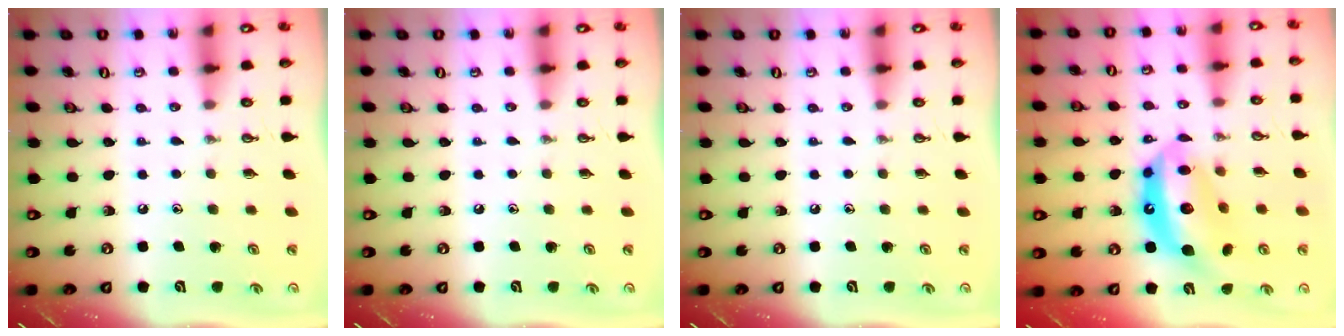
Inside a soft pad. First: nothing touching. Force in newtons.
{"total": 0.0}
{"total": 0.0}
{"total": 15.4, "press": 15.3, "slide": 1.5}